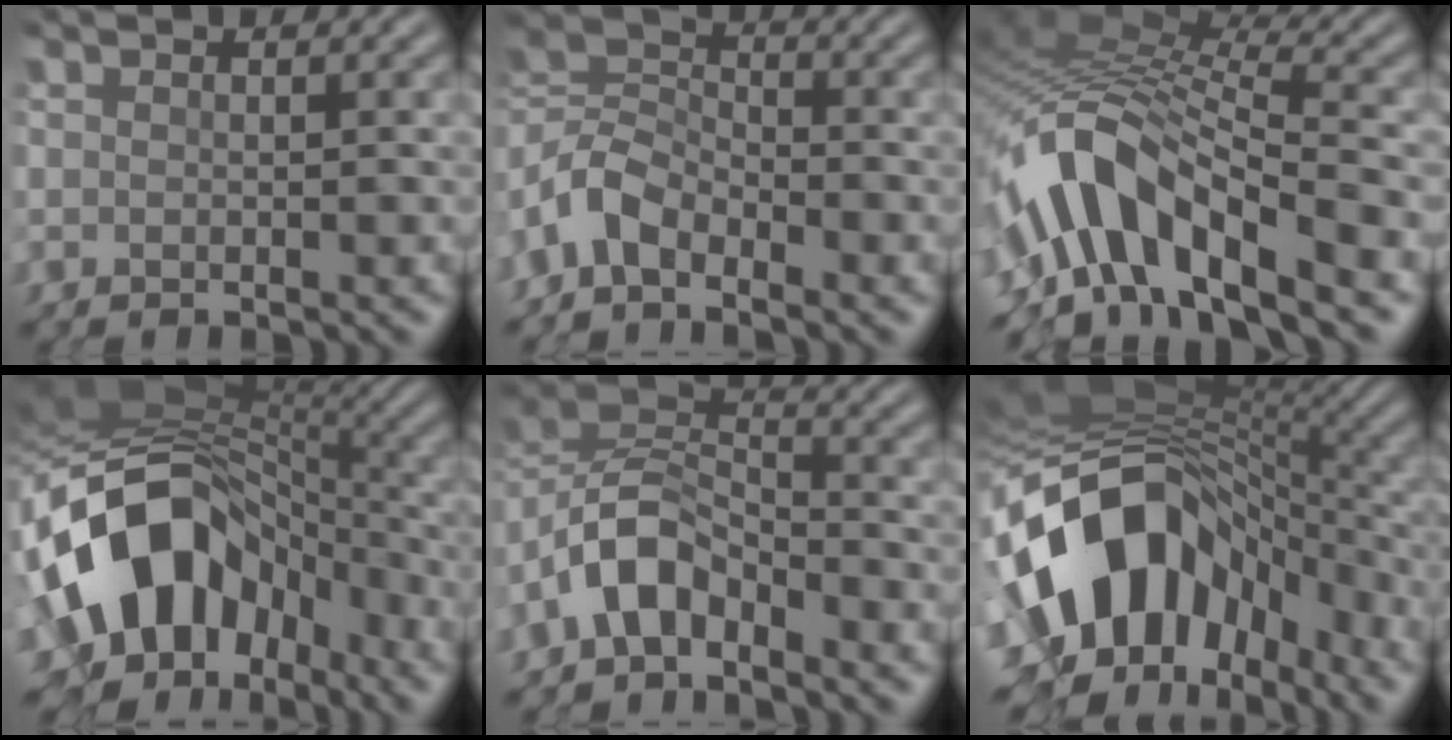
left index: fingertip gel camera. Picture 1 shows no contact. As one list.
[{"total": 4.7, "force": [-3.0, 2.5, 2.6], "torque": [-0.060, 0.007, -0.076]}, {"total": 10.8, "force": [-4.3, 4.5, 8.9], "torque": [-0.156, 0.024, -0.089]}, {"total": 14.2, "force": [-2.4, 9.7, 10.0], "torque": [-0.169, 0.001, -0.047]}, {"total": 5.1, "force": [-3.3, 2.5, 3.0], "torque": [-0.054, 0.014, -0.074]}, {"total": 15.0, "force": [-4.2, 10.7, 9.7], "torque": [-0.173, -0.011, -0.064]}]